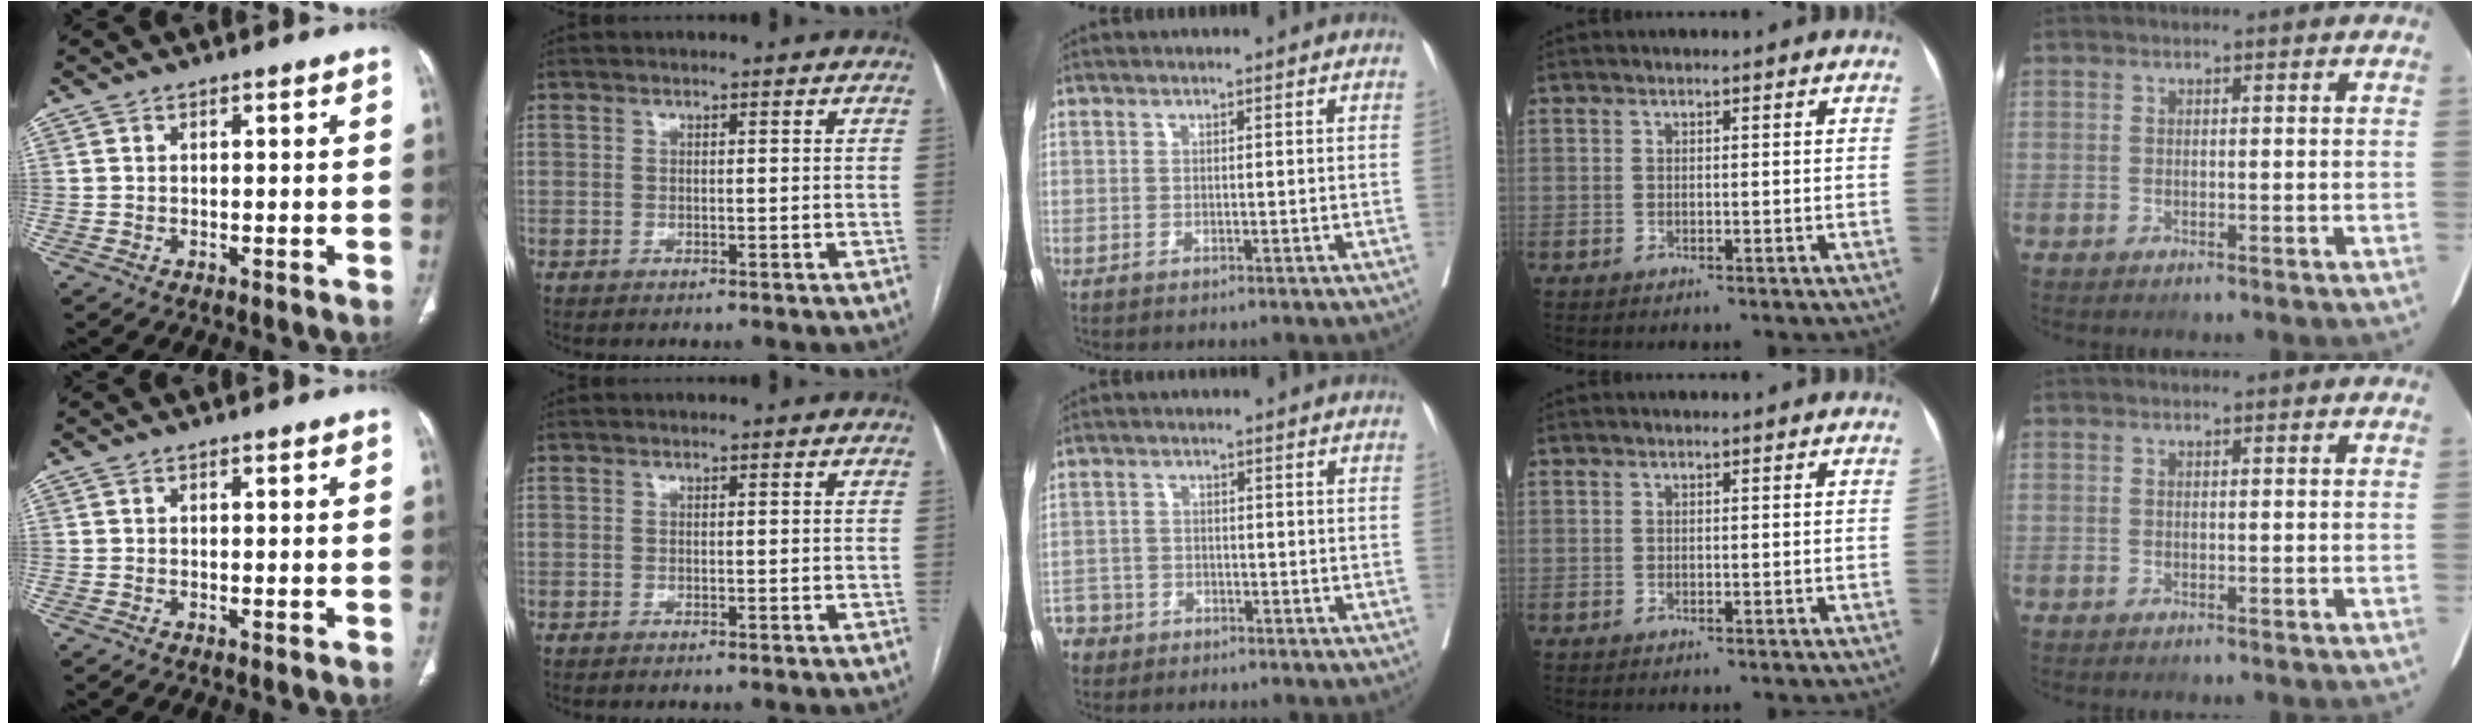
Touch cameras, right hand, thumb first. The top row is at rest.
{"middle": {"total": 4.2, "force": [-3.1, 2.9, -0.5], "torque": [0.010, 0.008, -0.062]}}